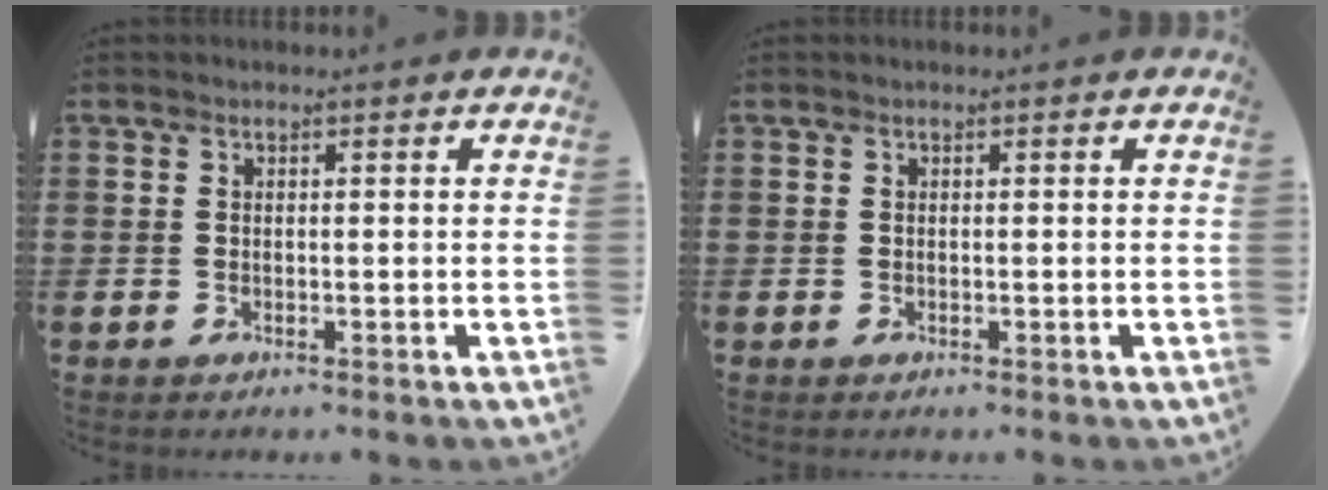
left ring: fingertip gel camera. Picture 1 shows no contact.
{"total": 0.0}